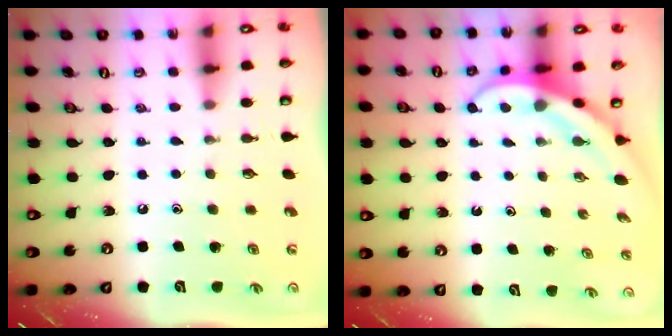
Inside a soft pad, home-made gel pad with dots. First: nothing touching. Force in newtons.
{"total": 4.0, "press": 3.9, "slide": 0.4}